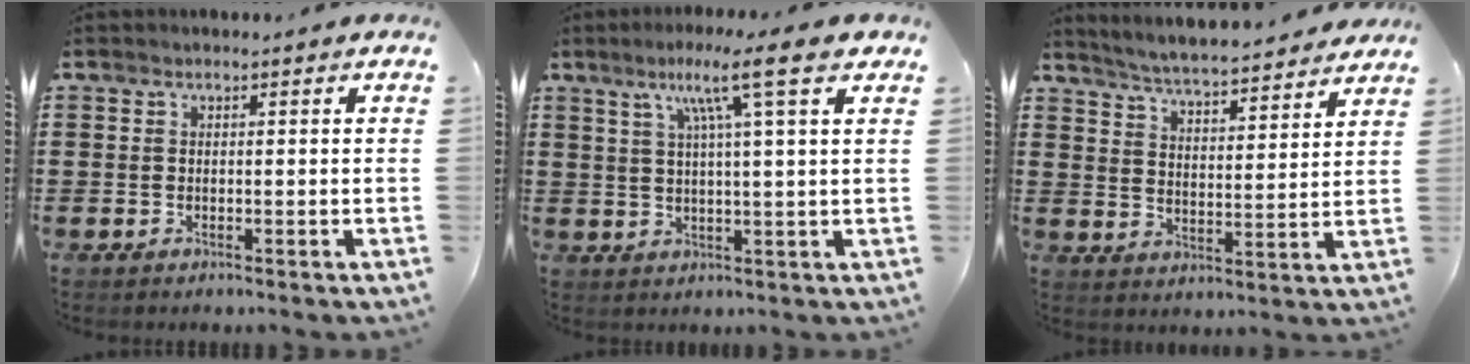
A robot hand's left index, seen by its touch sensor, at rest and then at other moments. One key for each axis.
{"total": 8.7, "fx": 4.4, "fy": -0.1, "fz": 7.5, "tx": -0.142, "ty": -0.004, "tz": 0.066}
{"total": 5.1, "fx": 5.0, "fy": -0.2, "fz": 0.9, "tx": -0.041, "ty": -0.035, "tz": 0.084}